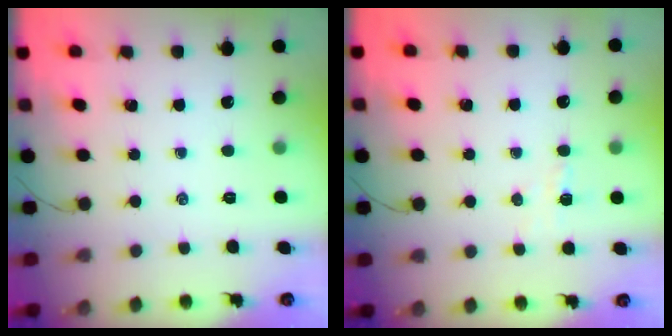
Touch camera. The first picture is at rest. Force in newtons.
{"total": 2.9, "press": 2.8, "slide": 0.8}